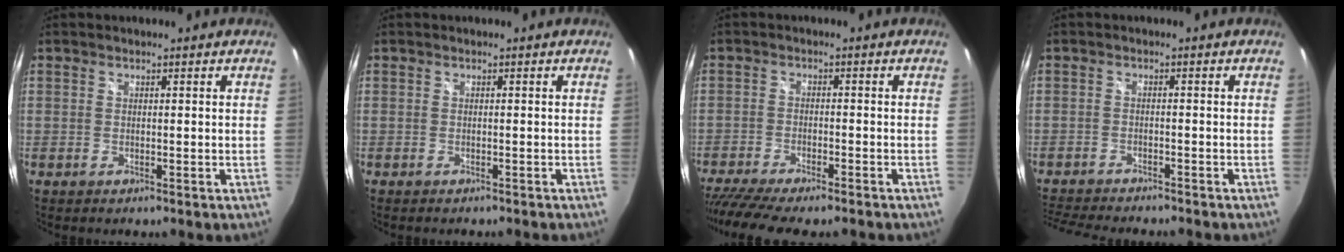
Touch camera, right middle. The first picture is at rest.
{"total": 0.8, "force": [-0.7, 0.2, 0.3], "torque": [-0.005, -0.008, -0.008]}
{"total": 11.2, "force": [-9.5, 1.5, 5.8], "torque": [-0.132, -0.039, -0.155]}
{"total": 8.3, "force": [-7.7, 1.0, 3.0], "torque": [-0.081, -0.017, -0.129]}